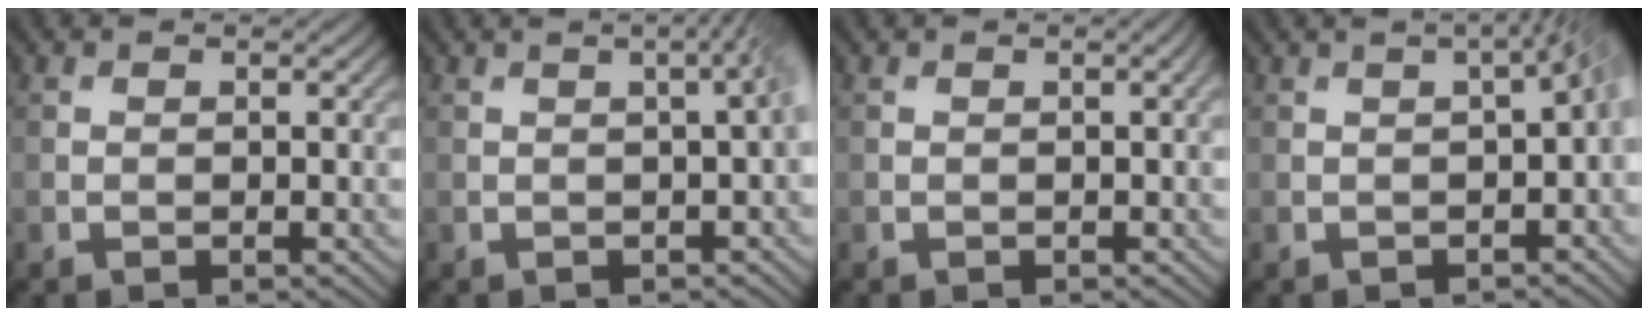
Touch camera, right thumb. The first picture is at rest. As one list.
[{"total": 3.7, "force": [0.2, 0.9, 3.6], "torque": [-0.033, 0.016, 0.003]}, {"total": 0.6, "force": [0.1, 0.0, 0.6], "torque": [-0.008, 0.005, 0.002]}, {"total": 4.8, "force": [-0.3, 1.7, 4.5], "torque": [-0.047, 0.003, 0.002]}]